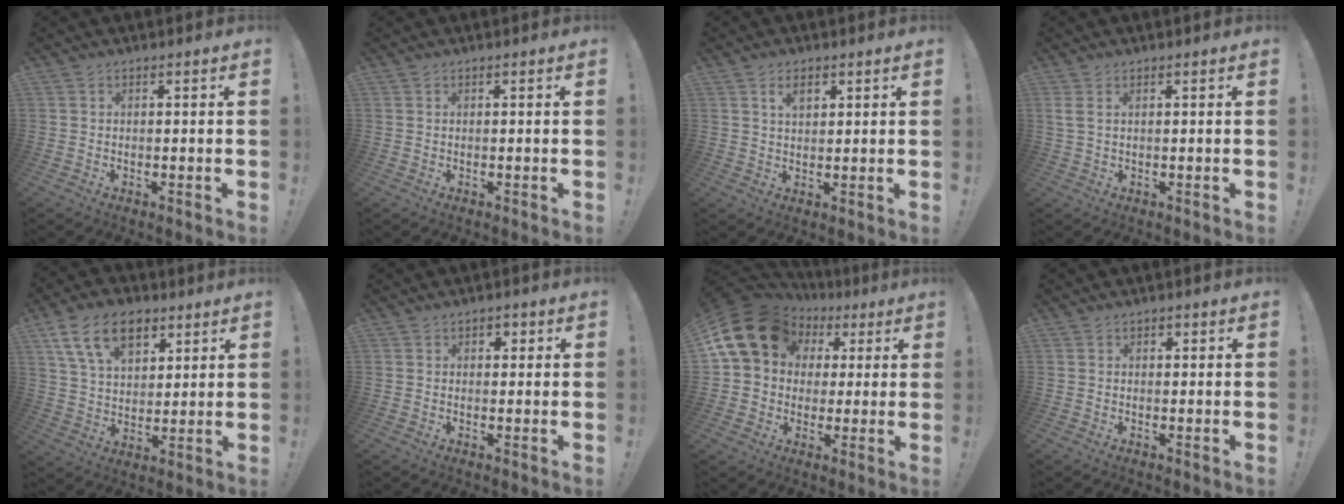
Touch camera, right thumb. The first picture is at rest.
{"total": 0.0}
{"total": 4.2, "force": [2.0, 2.3, 2.9], "torque": [-0.039, -0.005, 0.032]}
{"total": 1.8, "force": [0.8, 0.1, 1.7], "torque": [-0.034, 0.000, 0.013]}
{"total": 16.4, "force": [8.4, 10.1, 9.8], "torque": [-0.151, -0.031, 0.154]}
{"total": 1.9, "force": [0.2, 1.6, 0.9], "torque": [-0.001, -0.001, -0.001]}
{"total": 18.0, "force": [6.3, 13.9, 9.5], "torque": [-0.165, -0.024, 0.128]}
{"total": 0.8, "force": [0.1, 0.8, 0.2], "torque": [-0.002, 0.002, 0.001]}